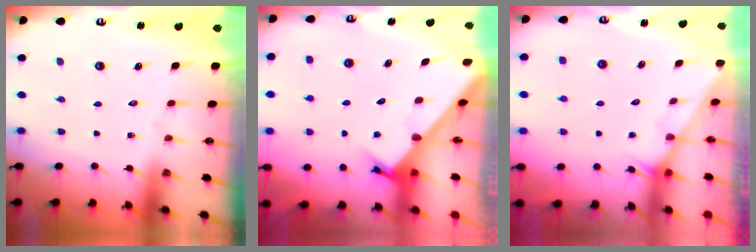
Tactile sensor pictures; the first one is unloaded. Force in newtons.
{"total": 2.4, "press": 2.4, "slide": 0.0}
{"total": 1.3, "press": 1.3, "slide": 0.1}